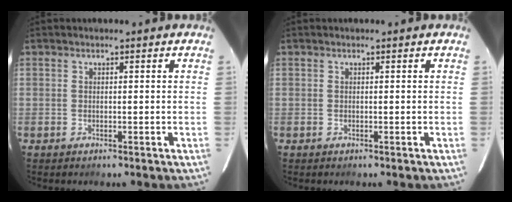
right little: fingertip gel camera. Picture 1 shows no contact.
{"total": 0.0}